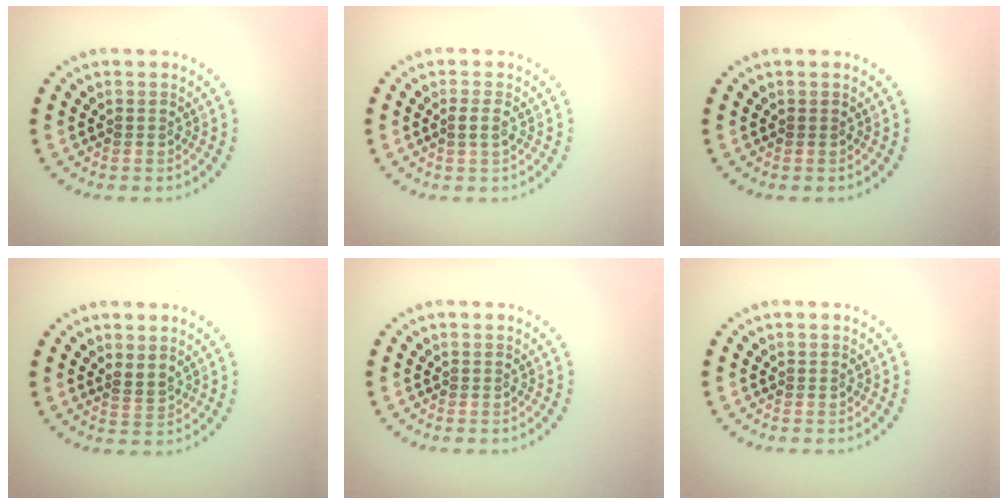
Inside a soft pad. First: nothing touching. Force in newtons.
{"total": 1.1, "press": 1.0, "slide": 0.6}
{"total": 0.0}
{"total": 1.5, "press": 1.2, "slide": 0.8}
{"total": 0.0}
{"total": 0.0}